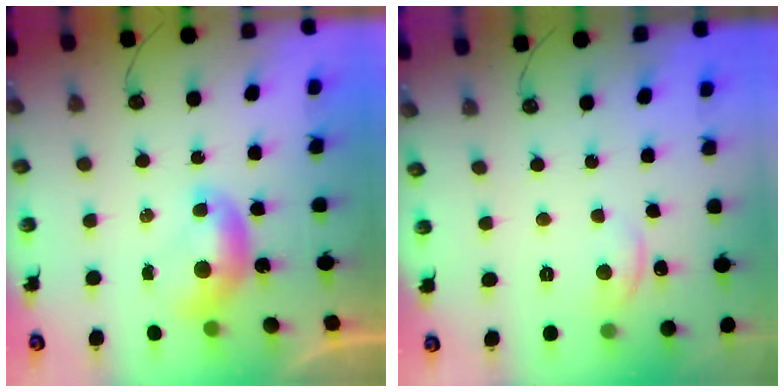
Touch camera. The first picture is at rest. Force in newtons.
{"total": 2.4, "press": 2.3, "slide": 0.8}